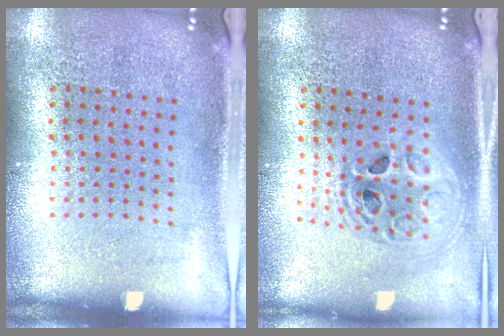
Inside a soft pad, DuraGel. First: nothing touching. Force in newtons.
{"total": 1.9, "press": 1.5, "slide": 1.1}